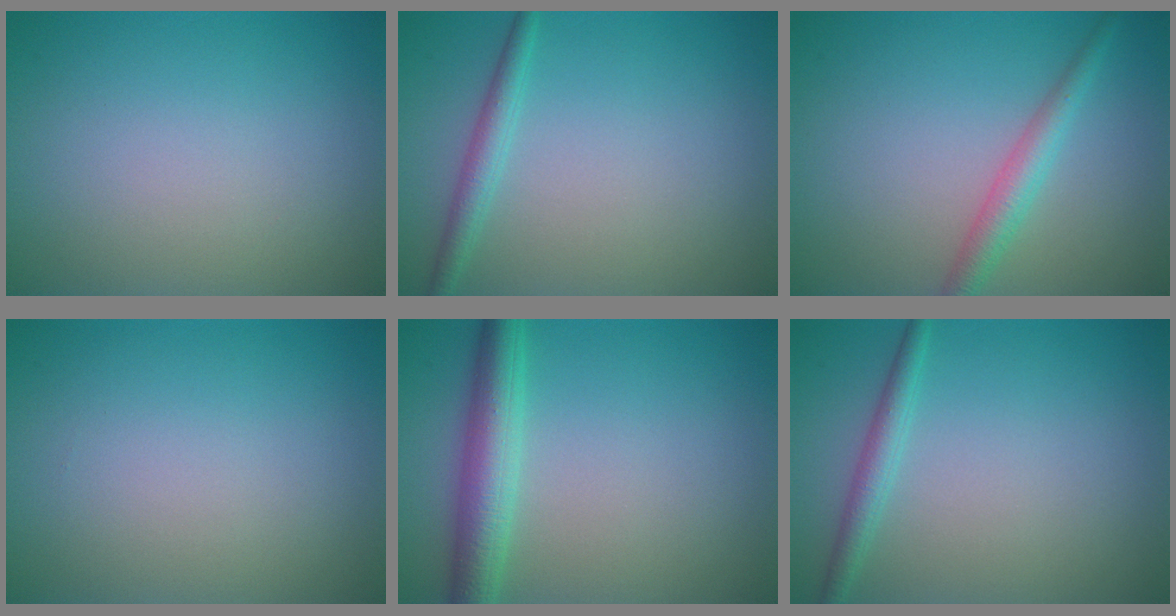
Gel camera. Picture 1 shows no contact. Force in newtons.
{"total": 1.9, "press": 1.9, "slide": 0.2}
{"total": 2.6, "press": 2.6, "slide": 0.0}
{"total": 0.0}
{"total": 4.5, "press": 4.5, "slide": 0.1}
{"total": 1.9, "press": 1.9, "slide": 0.2}